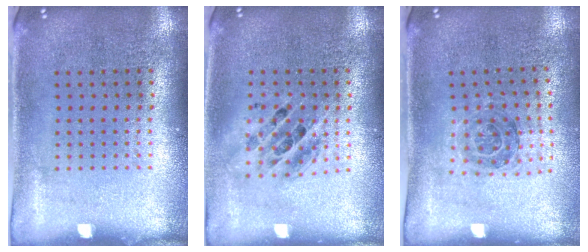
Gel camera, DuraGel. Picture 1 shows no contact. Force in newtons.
{"total": 1.5, "press": 1.2, "slide": 0.8}
{"total": 1.1, "press": 1.1, "slide": 0.3}